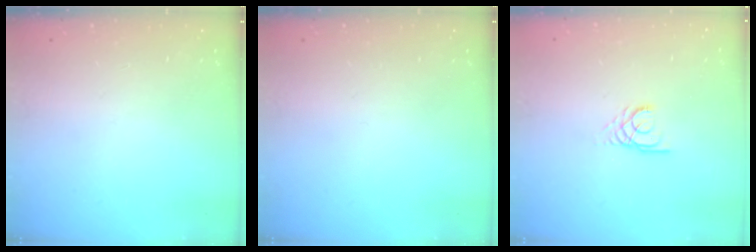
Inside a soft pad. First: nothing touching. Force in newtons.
{"total": 0.0}
{"total": 2.9, "press": 2.9, "slide": 0.3}